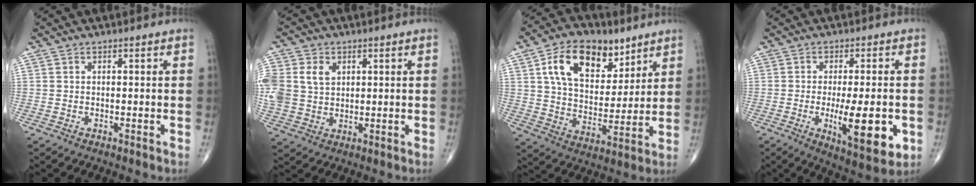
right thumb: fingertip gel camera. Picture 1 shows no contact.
{"total": 12.5, "force": [3.1, 9.9, 7.0], "torque": [-0.172, 0.007, 0.067]}
{"total": 16.9, "force": [8.2, 10.4, 10.5], "torque": [-0.140, -0.028, 0.149]}
{"total": 13.3, "force": [-3.0, 4.2, 12.3], "torque": [-0.178, -0.020, -0.038]}